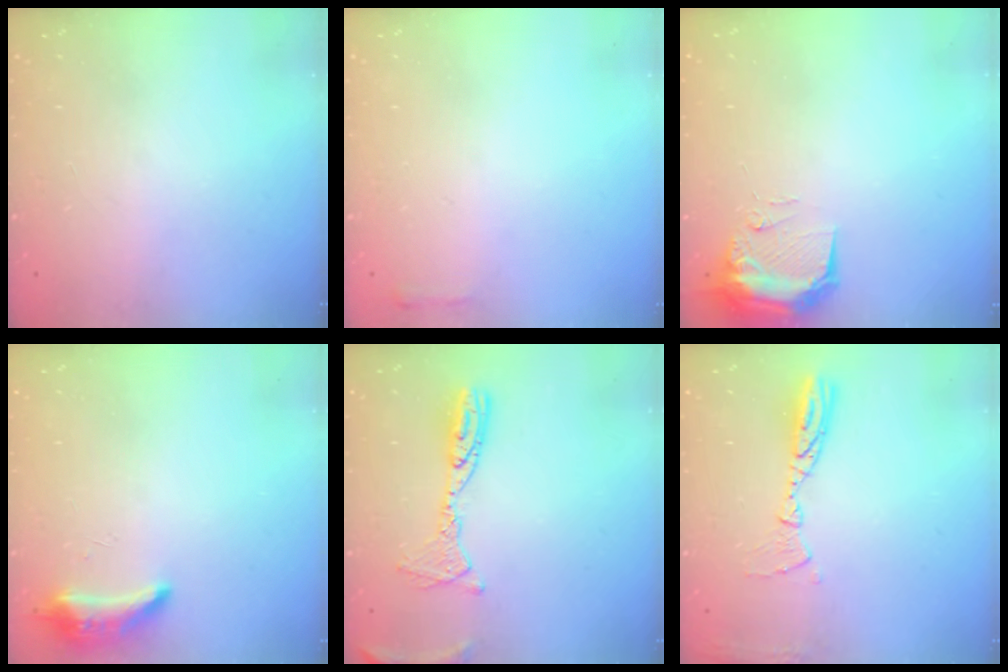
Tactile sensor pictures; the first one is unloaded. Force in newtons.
{"total": 2.1, "press": 2.0, "slide": 0.5}
{"total": 9.4, "press": 9.3, "slide": 0.9}
{"total": 14.6, "press": 9.9, "slide": 10.8}
{"total": 11.6, "press": 11.5, "slide": 1.1}
{"total": 10.0, "press": 10.0, "slide": 0.8}